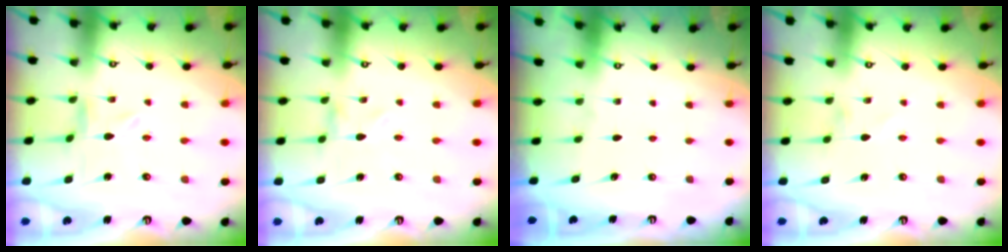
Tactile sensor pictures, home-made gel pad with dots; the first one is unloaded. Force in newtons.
{"total": 0.0}
{"total": 0.0}
{"total": 0.5, "press": 0.5, "slide": 0.1}